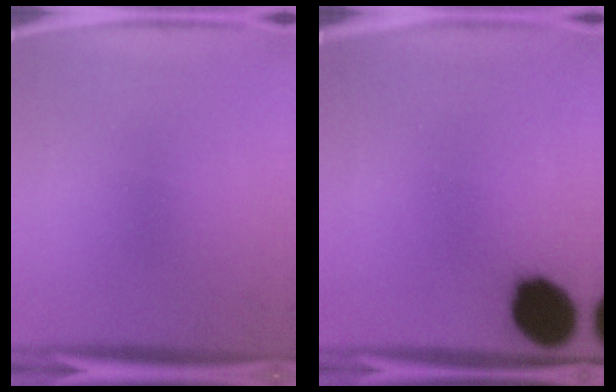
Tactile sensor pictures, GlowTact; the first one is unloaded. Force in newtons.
{"total": 12.2}